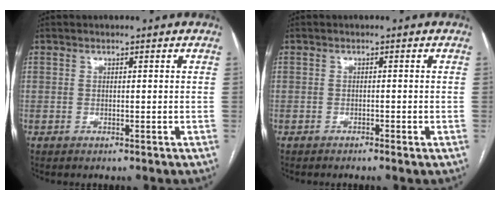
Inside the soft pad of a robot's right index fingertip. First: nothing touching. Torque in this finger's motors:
{"motor_torque": [-1.26, -0.63, -0.53, -0.11]}